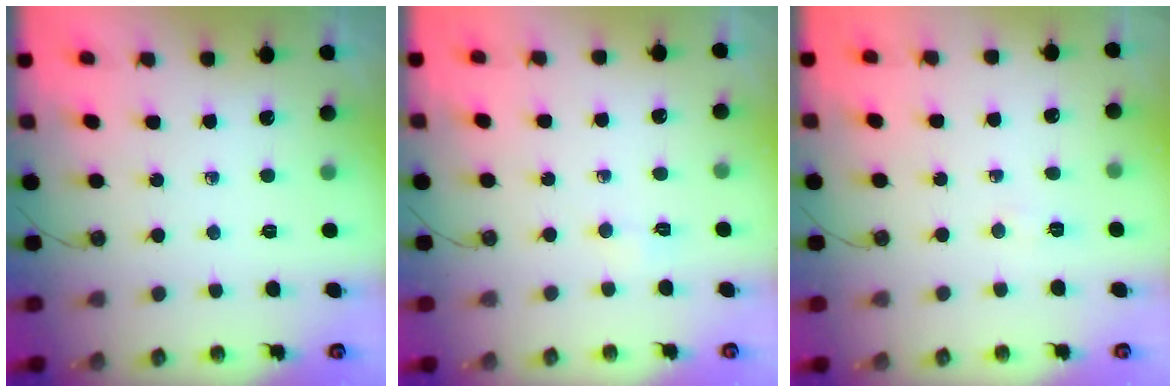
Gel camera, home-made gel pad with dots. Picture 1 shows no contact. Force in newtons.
{"total": 3.2, "press": 3.2, "slide": 0.4}
{"total": 2.8, "press": 2.8, "slide": 0.5}